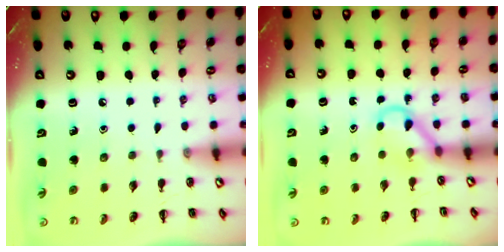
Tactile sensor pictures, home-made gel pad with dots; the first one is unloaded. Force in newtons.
{"total": 2.9, "press": 2.8, "slide": 0.9}